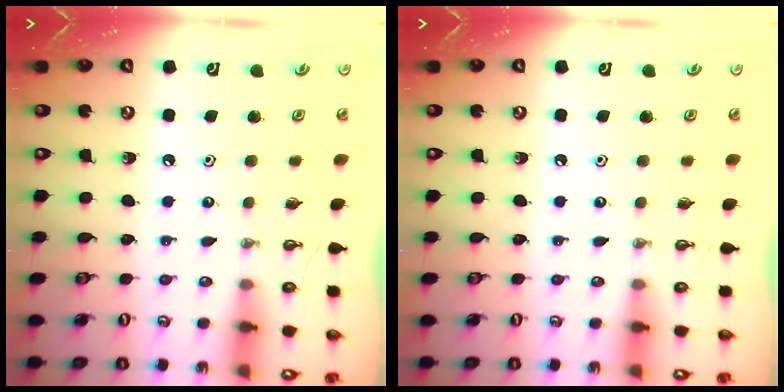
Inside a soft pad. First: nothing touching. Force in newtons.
{"total": 0.0}